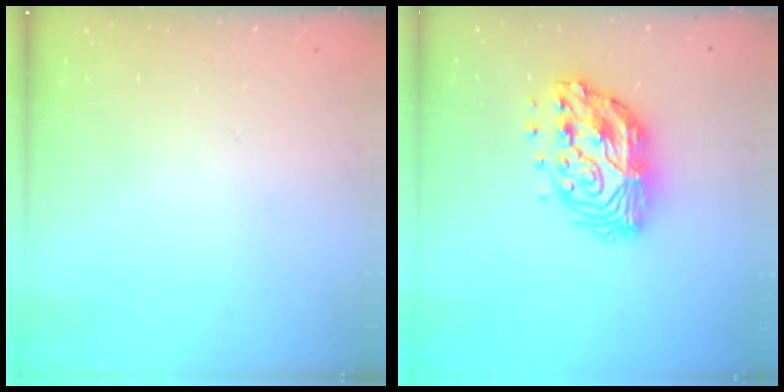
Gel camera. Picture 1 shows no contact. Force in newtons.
{"total": 15.1, "press": 15.0, "slide": 1.1}